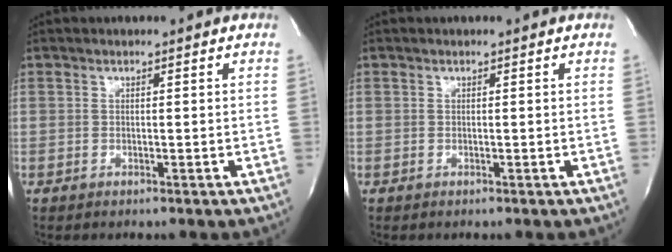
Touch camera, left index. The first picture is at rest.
{"total": 0.0}